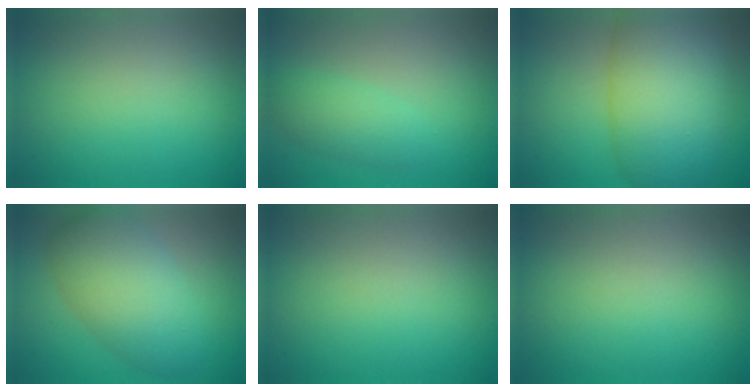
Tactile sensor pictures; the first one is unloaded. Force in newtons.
{"total": 2.4, "press": 2.4, "slide": 0.1}
{"total": 10.9, "press": 10.9, "slide": 0.3}
{"total": 7.0, "press": 7.0, "slide": 0.2}
{"total": 0.0}
{"total": 0.0}